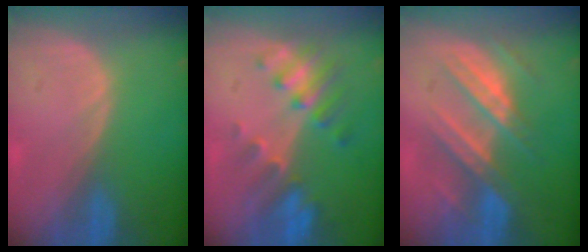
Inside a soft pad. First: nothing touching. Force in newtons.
{"total": 7.9, "press": 6.9, "slide": 3.7}
{"total": 7.5, "press": 7.5, "slide": 0.5}